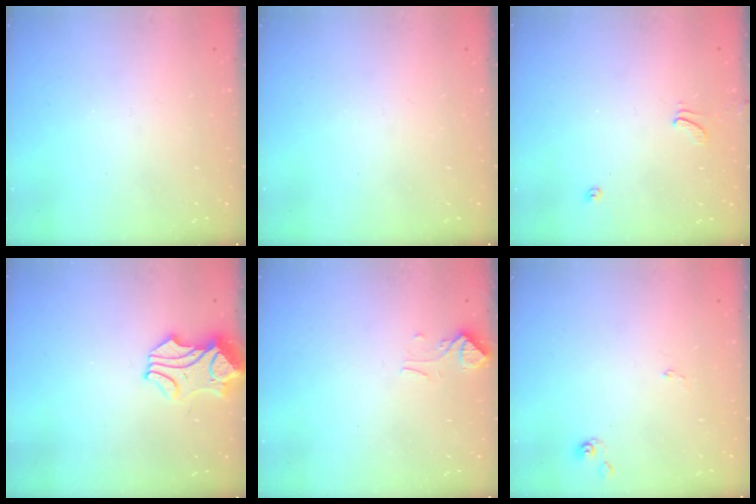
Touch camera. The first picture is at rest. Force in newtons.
{"total": 0.0}
{"total": 2.0, "press": 1.9, "slide": 0.4}
{"total": 1.1, "press": 0.7, "slide": 0.9}
{"total": 2.6, "press": 2.5, "slide": 0.6}
{"total": 0.0}